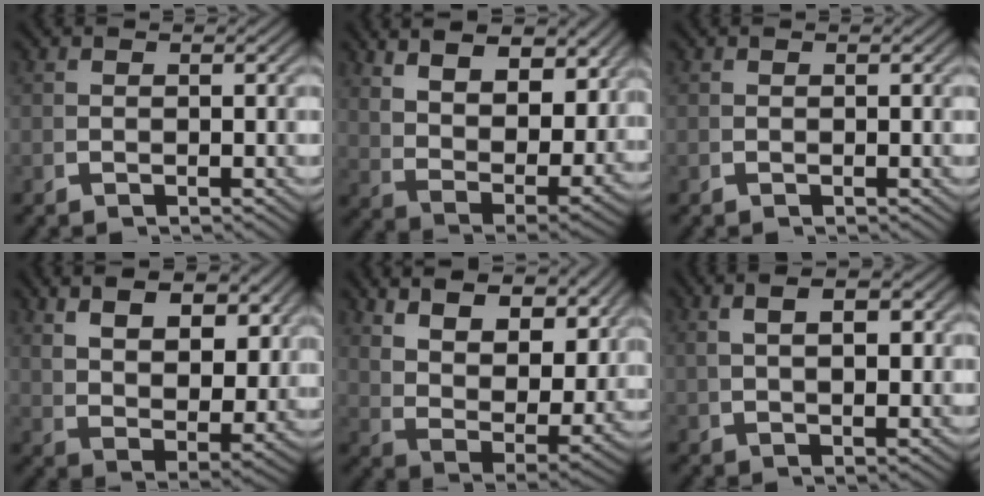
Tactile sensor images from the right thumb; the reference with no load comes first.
{"total": 11.4, "force": [3.8, 6.8, 8.3], "torque": [-0.158, -0.033, 0.080]}
{"total": 0.0}
{"total": 9.1, "force": [3.0, 5.4, 6.8], "torque": [-0.126, -0.036, 0.070]}
{"total": 12.8, "force": [4.5, 7.6, 9.3], "torque": [-0.178, -0.029, 0.090]}
{"total": 4.3, "force": [1.5, 1.4, 3.8], "torque": [-0.050, 0.014, 0.032]}